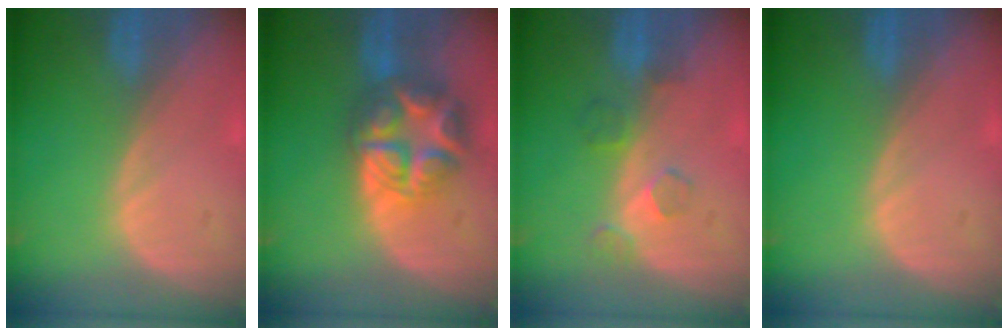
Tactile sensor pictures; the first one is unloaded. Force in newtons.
{"total": 8.6, "press": 8.6, "slide": 0.5}
{"total": 4.0, "press": 3.6, "slide": 1.8}
{"total": 0.0}